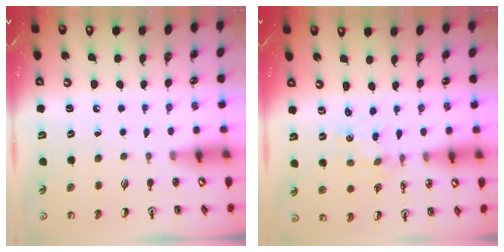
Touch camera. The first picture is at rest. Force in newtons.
{"total": 1.0, "press": 0.9, "slide": 0.2}